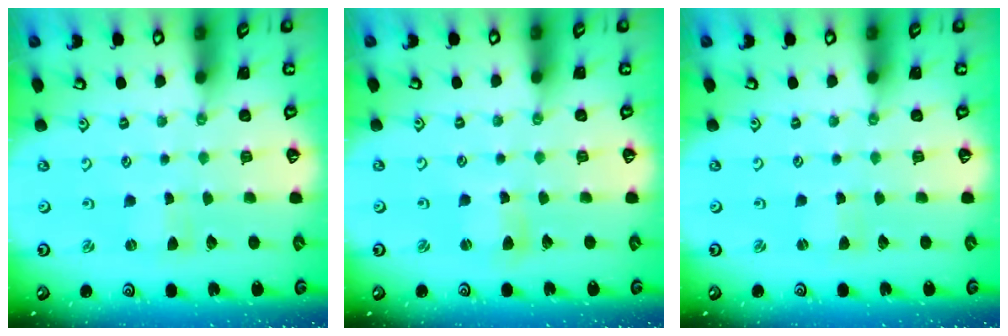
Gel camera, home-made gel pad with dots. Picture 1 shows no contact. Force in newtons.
{"total": 2.6, "press": 2.5, "slide": 0.3}
{"total": 0.8, "press": 0.8, "slide": 0.2}